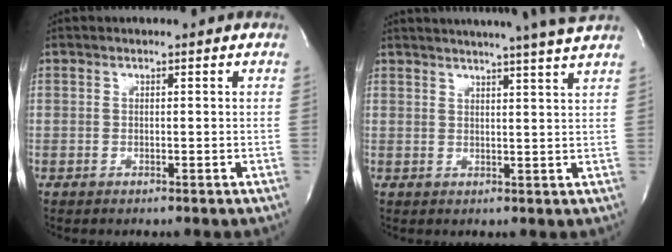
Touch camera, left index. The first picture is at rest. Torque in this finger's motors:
{"motor_torque": [0.04, -0.04, 0.30, 0.09]}